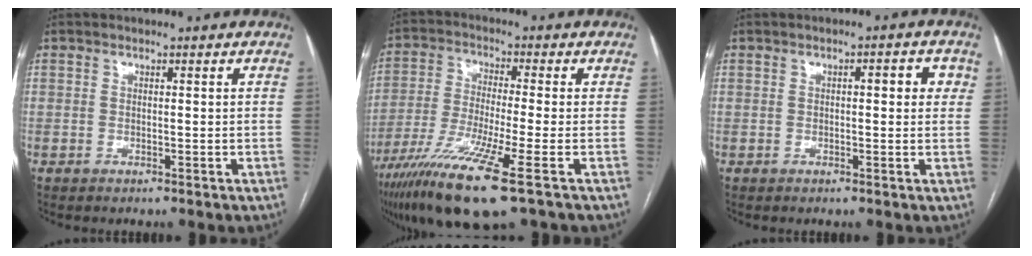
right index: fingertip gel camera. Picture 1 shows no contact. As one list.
[{"total": 13.6, "force": [-7.6, -0.1, 11.3], "torque": [-0.231, -0.036, -0.138]}, {"total": 3.1, "force": [0.8, 0.8, 2.9], "torque": [-0.036, 0.011, 0.007]}]